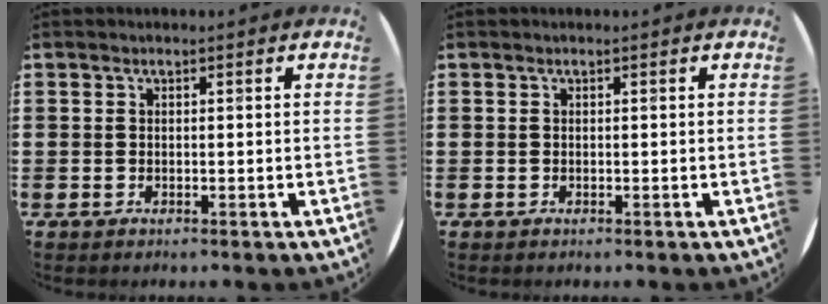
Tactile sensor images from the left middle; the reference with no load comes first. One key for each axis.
{"total": 0.0}